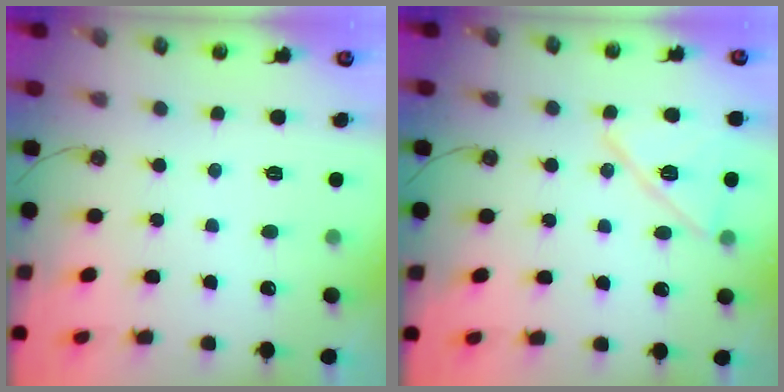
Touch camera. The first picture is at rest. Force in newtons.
{"total": 13.3, "press": 13.3, "slide": 0.8}